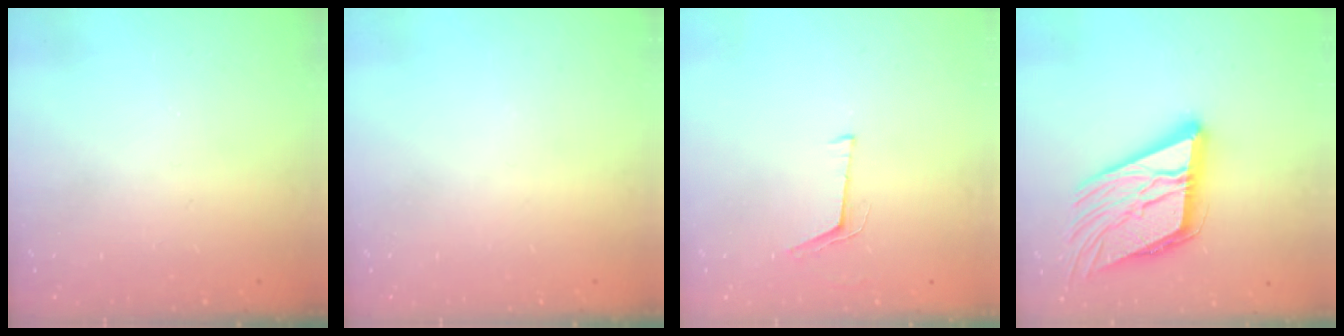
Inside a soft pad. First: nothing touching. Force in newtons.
{"total": 0.0}
{"total": 4.2, "press": 3.5, "slide": 2.3}
{"total": 19.2, "press": 19.0, "slide": 2.8}